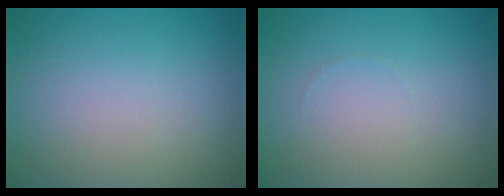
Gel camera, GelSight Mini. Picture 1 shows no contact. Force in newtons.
{"total": 0.0}